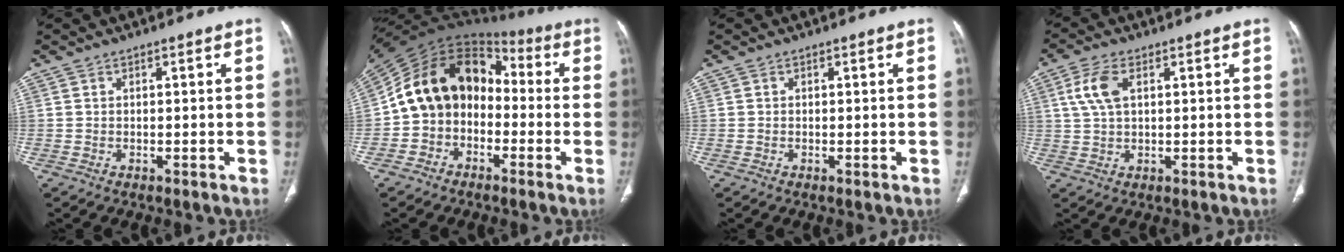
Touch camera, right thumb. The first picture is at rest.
{"total": 15.0, "force": [-1.9, 11.9, 9.0], "torque": [-0.128, 0.067, -0.050]}
{"total": 0.0}
{"total": 6.2, "force": [2.0, 3.3, 4.9], "torque": [-0.113, 0.007, 0.042]}